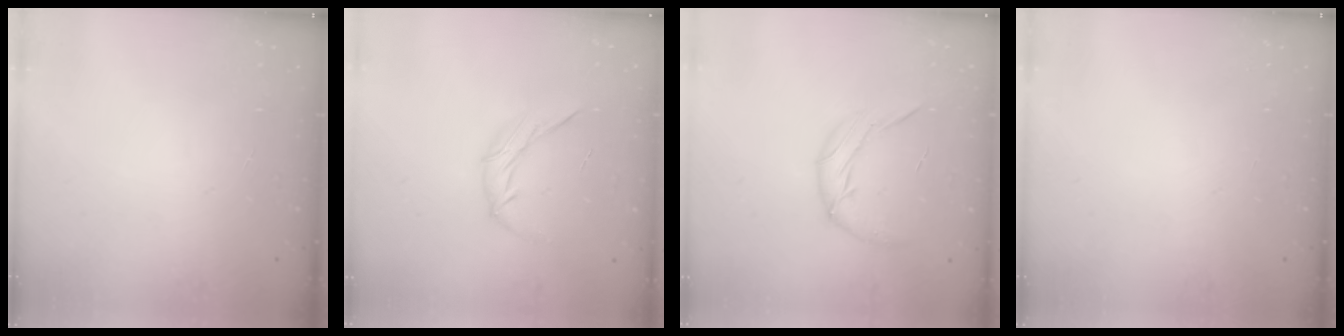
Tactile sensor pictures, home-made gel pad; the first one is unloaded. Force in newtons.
{"total": 7.3, "press": 7.3, "slide": 0.5}
{"total": 10.8, "press": 10.5, "slide": 2.3}
{"total": 0.0}